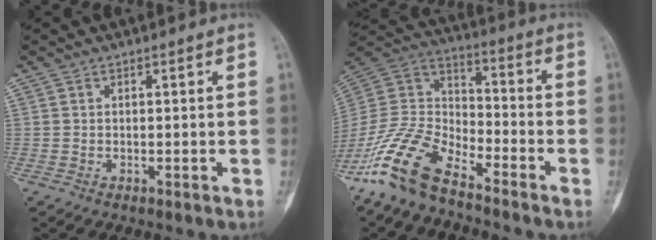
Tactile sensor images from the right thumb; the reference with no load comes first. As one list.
[{"total": 15.0, "force": [-11.0, 6.1, 8.2], "torque": [-0.156, 0.071, -0.222]}]